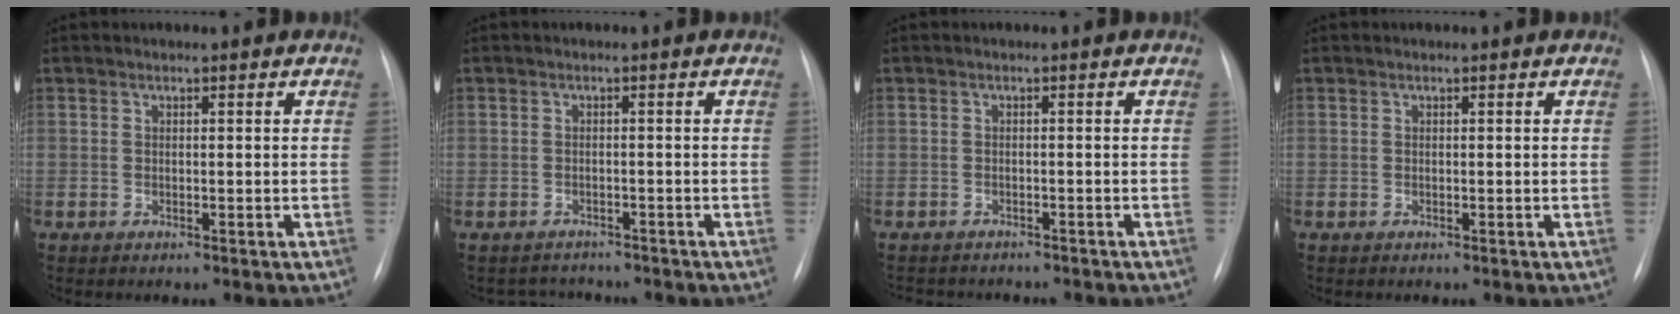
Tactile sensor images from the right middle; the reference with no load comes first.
{"total": 3.1, "force": [-2.7, 1.4, -0.7], "torque": [0.004, 0.003, -0.041]}
{"total": 7.1, "force": [-6.3, 2.3, 2.3], "torque": [-0.034, 0.001, -0.076]}
{"total": 0.0}